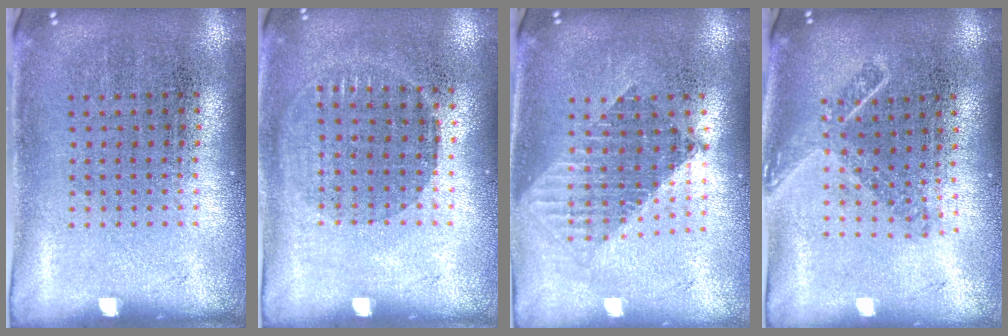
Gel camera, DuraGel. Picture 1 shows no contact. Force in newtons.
{"total": 0.9, "press": 0.8, "slide": 0.4}
{"total": 1.6, "press": 1.3, "slide": 1.0}
{"total": 1.7, "press": 1.3, "slide": 1.1}